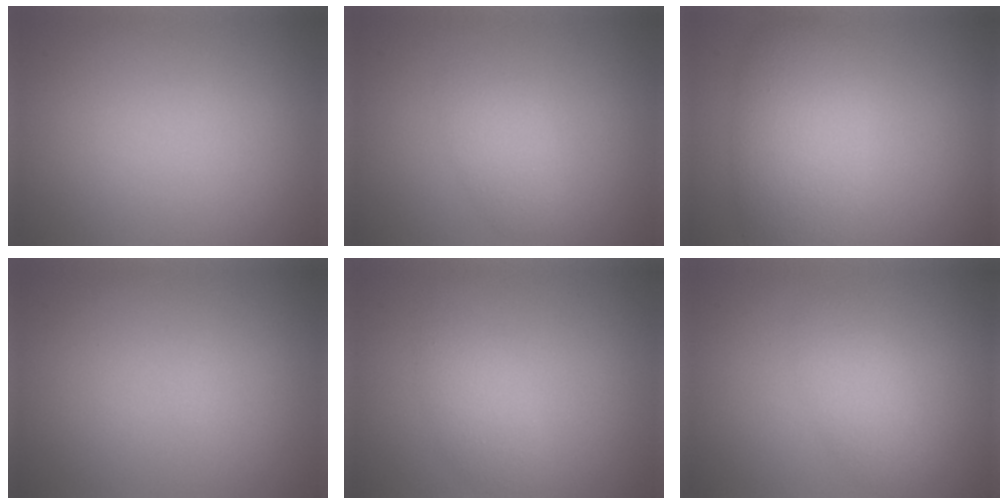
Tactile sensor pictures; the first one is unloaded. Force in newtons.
{"total": 2.0, "press": 2.0, "slide": 0.1}
{"total": 6.1, "press": 6.1, "slide": 0.5}
{"total": 0.0}
{"total": 2.1, "press": 2.1, "slide": 0.2}
{"total": 2.5, "press": 2.5, "slide": 0.0}